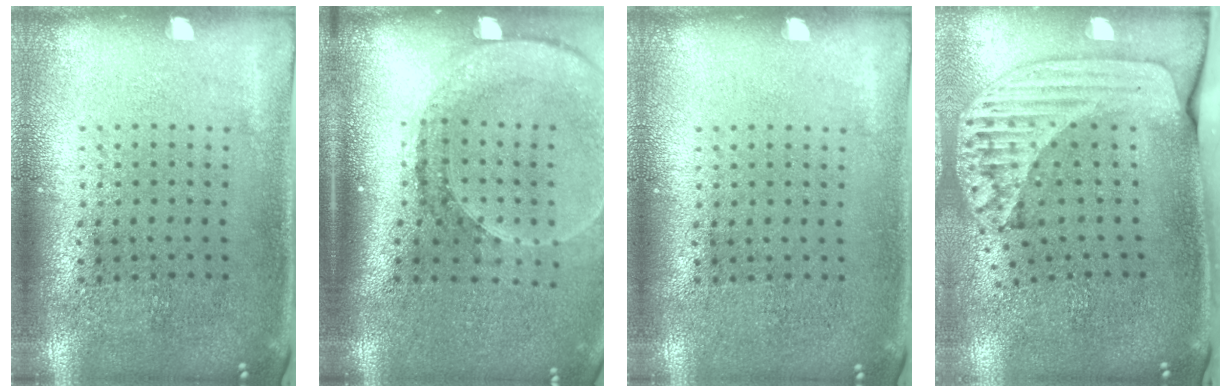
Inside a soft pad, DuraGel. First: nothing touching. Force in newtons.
{"total": 2.7, "press": 2.0, "slide": 1.8}
{"total": 0.0}
{"total": 2.4, "press": 1.8, "slide": 1.7}